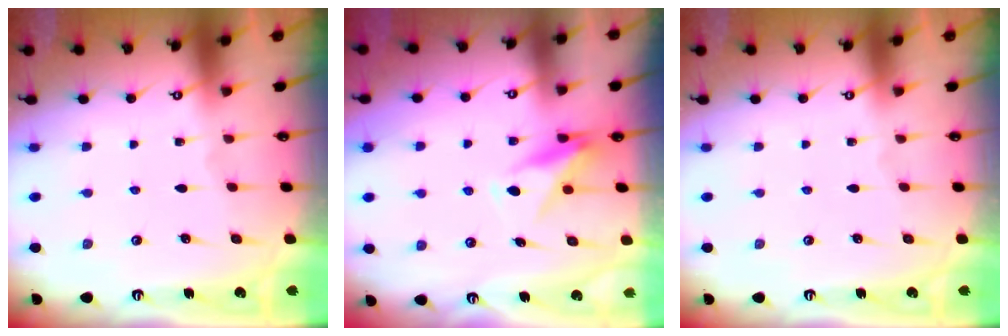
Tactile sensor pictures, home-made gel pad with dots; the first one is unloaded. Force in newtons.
{"total": 9.7, "press": 9.7, "slide": 0.7}
{"total": 0.0}